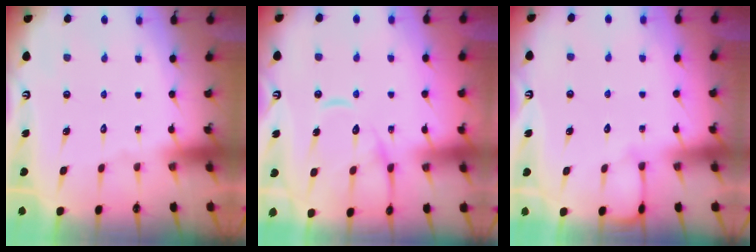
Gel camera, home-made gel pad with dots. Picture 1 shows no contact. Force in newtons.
{"total": 11.6, "press": 11.5, "slide": 1.2}
{"total": 3.2, "press": 3.2, "slide": 0.4}